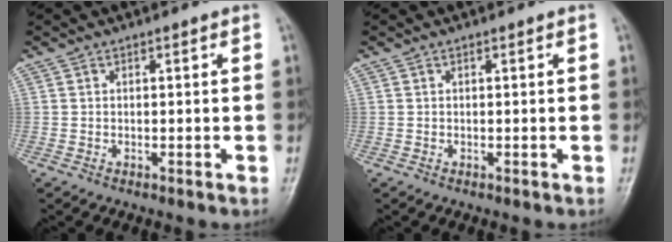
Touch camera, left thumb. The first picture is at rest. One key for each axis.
{"total": 0.0}